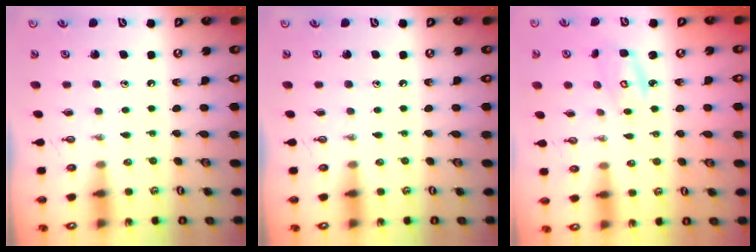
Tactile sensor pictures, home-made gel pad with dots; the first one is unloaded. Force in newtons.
{"total": 0.0}
{"total": 3.6, "press": 3.6, "slide": 0.3}